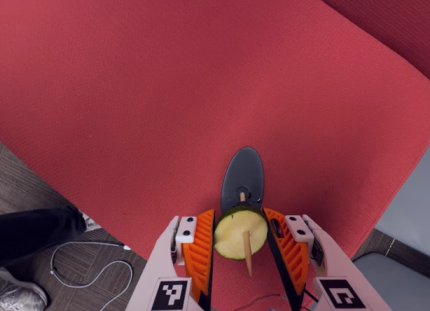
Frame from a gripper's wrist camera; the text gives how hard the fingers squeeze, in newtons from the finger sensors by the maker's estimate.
{"total": 8.0, "left": 8.1, "right": 7.8}